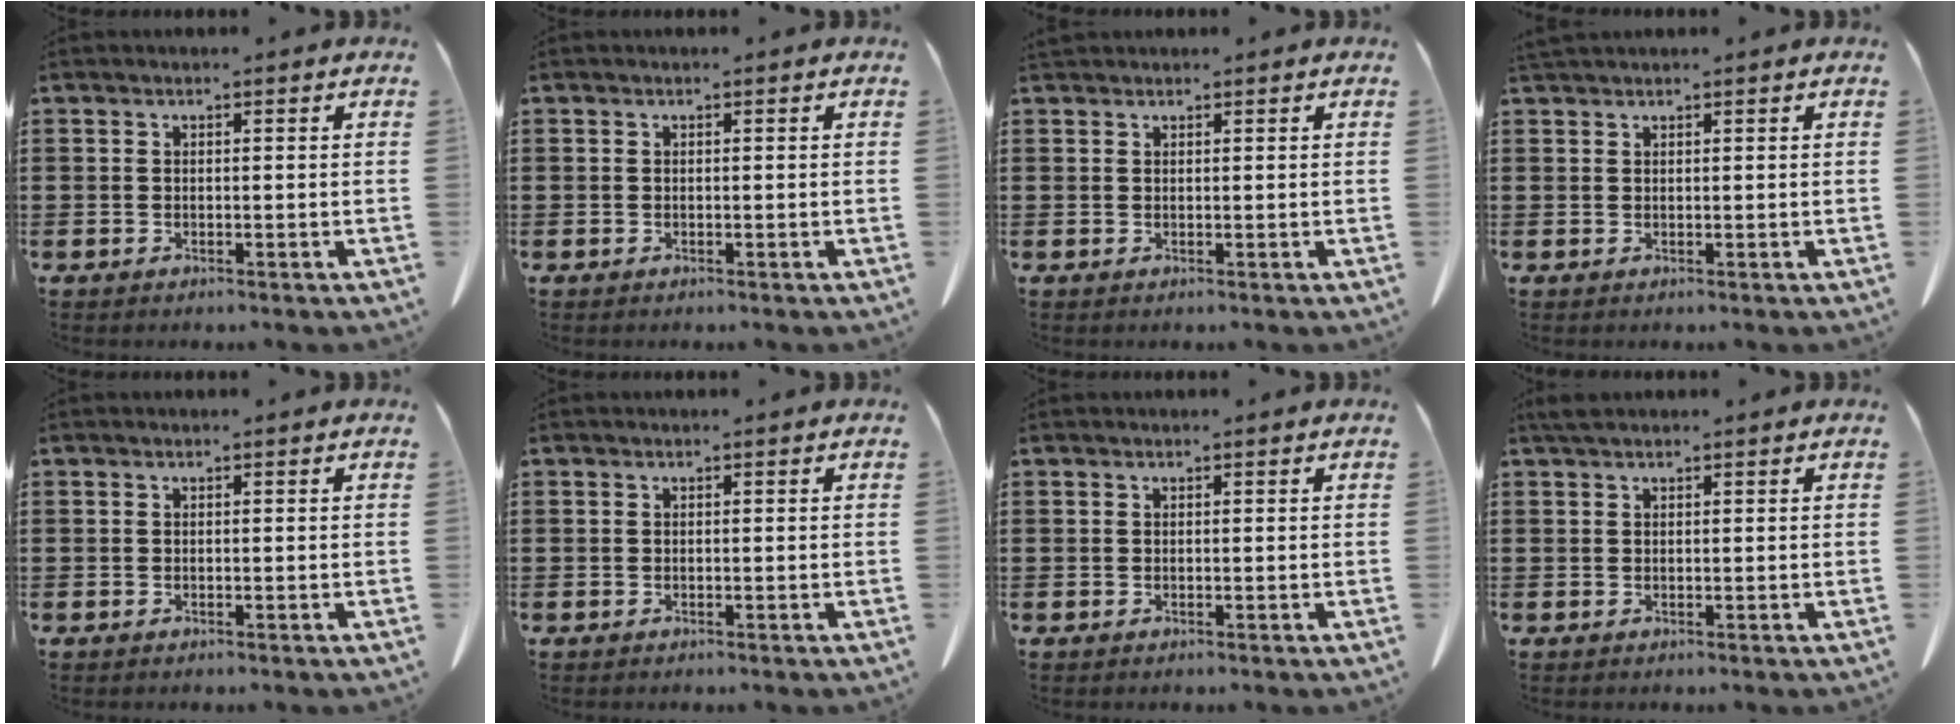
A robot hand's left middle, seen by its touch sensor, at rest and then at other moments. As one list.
[{"total": 0.0}, {"total": 0.7, "force": [0.7, 0.2, 0.1], "torque": [-0.004, -0.001, 0.015]}, {"total": 1.0, "force": [0.9, 0.1, 0.3], "torque": [-0.009, -0.002, 0.020]}, {"total": 0.0}, {"total": 0.0}, {"total": 0.0}, {"total": 1.2, "force": [0.9, 0.4, 0.8], "torque": [-0.019, 0.000, 0.018]}]